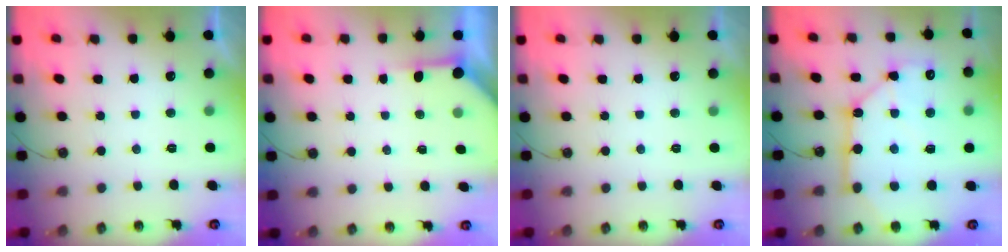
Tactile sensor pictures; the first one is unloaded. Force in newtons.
{"total": 3.6, "press": 3.5, "slide": 0.5}
{"total": 0.0}
{"total": 12.9, "press": 12.9, "slide": 0.4}